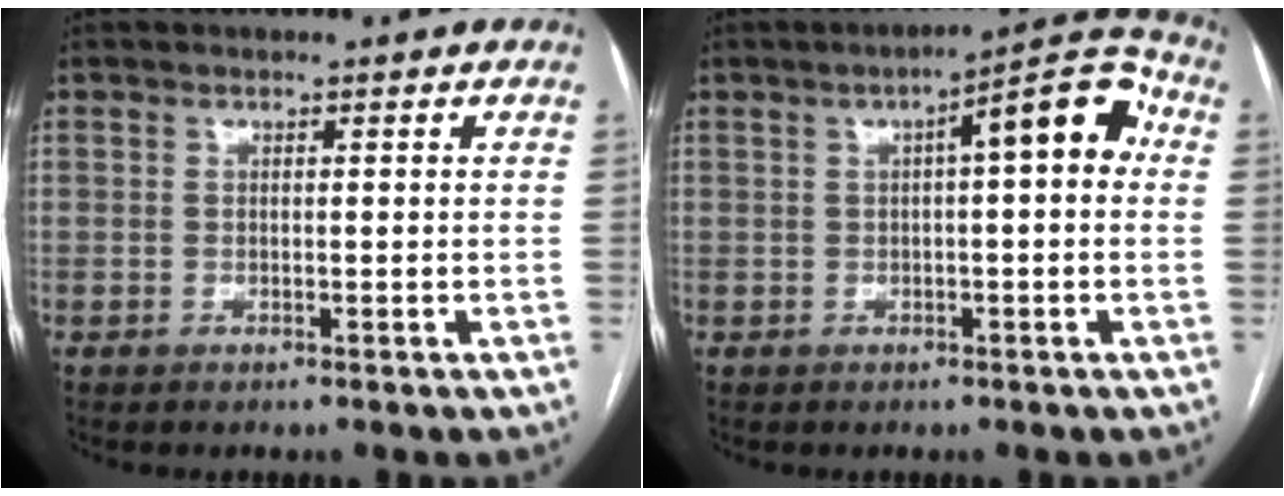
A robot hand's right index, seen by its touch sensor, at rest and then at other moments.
{"total": 9.5, "force": [1.8, 1.9, 9.1], "torque": [-0.126, 0.036, 0.019]}